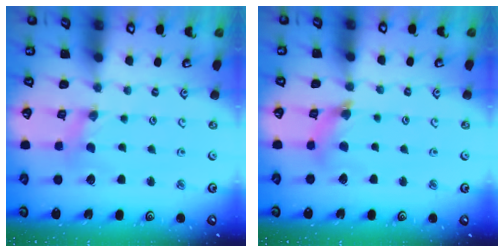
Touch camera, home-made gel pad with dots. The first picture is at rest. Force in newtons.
{"total": 4.9, "press": 4.8, "slide": 0.3}